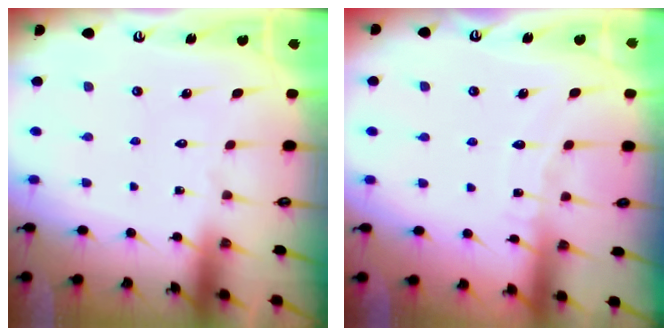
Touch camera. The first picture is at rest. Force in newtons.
{"total": 5.6, "press": 5.6, "slide": 0.5}